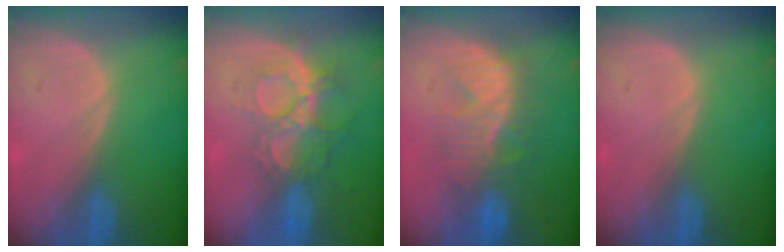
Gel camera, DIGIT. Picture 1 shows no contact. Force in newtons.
{"total": 9.4, "press": 8.0, "slide": 5.0}
{"total": 8.3, "press": 8.2, "slide": 1.5}
{"total": 0.0}